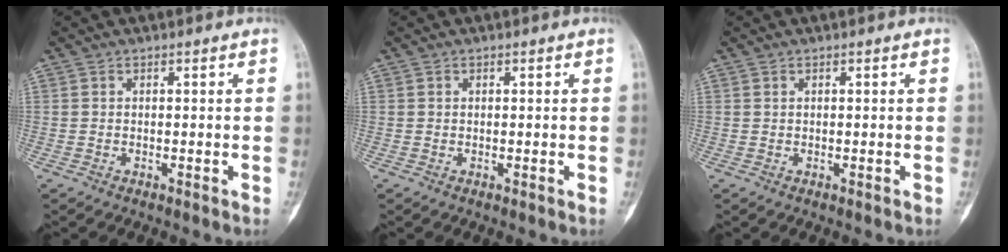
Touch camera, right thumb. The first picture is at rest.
{"total": 0.0}
{"total": 0.0}